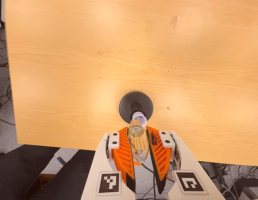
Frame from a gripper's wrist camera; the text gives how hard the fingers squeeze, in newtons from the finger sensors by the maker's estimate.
{"total": 21.0, "left": 23.6, "right": 18.4}